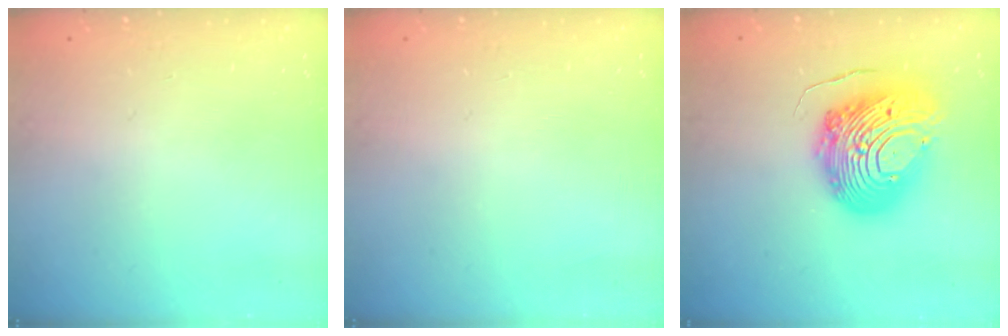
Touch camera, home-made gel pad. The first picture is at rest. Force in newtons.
{"total": 0.0}
{"total": 16.1, "press": 16.0, "slide": 1.8}